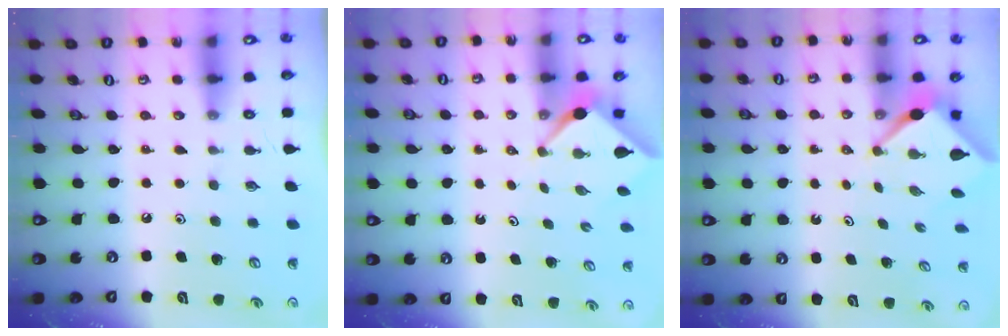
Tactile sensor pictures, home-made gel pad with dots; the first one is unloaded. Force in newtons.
{"total": 2.4, "press": 2.4, "slide": 0.3}
{"total": 3.1, "press": 3.1, "slide": 0.2}